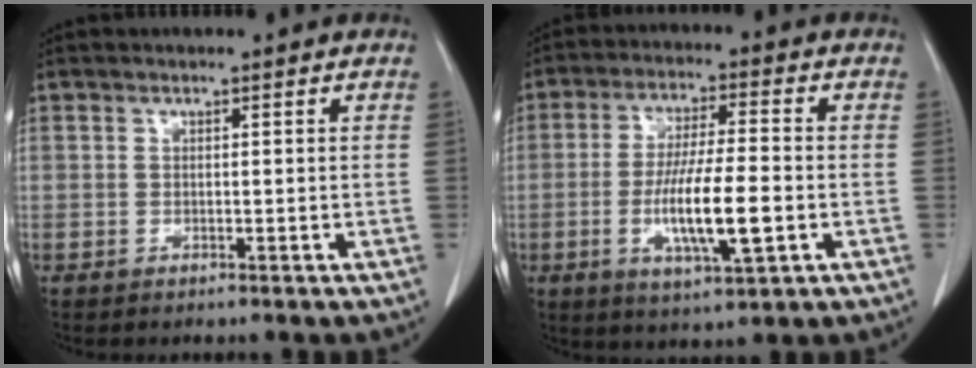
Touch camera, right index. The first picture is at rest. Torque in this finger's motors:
{"motor_torque": [1.78, -0.37, 0.96, 0.21]}